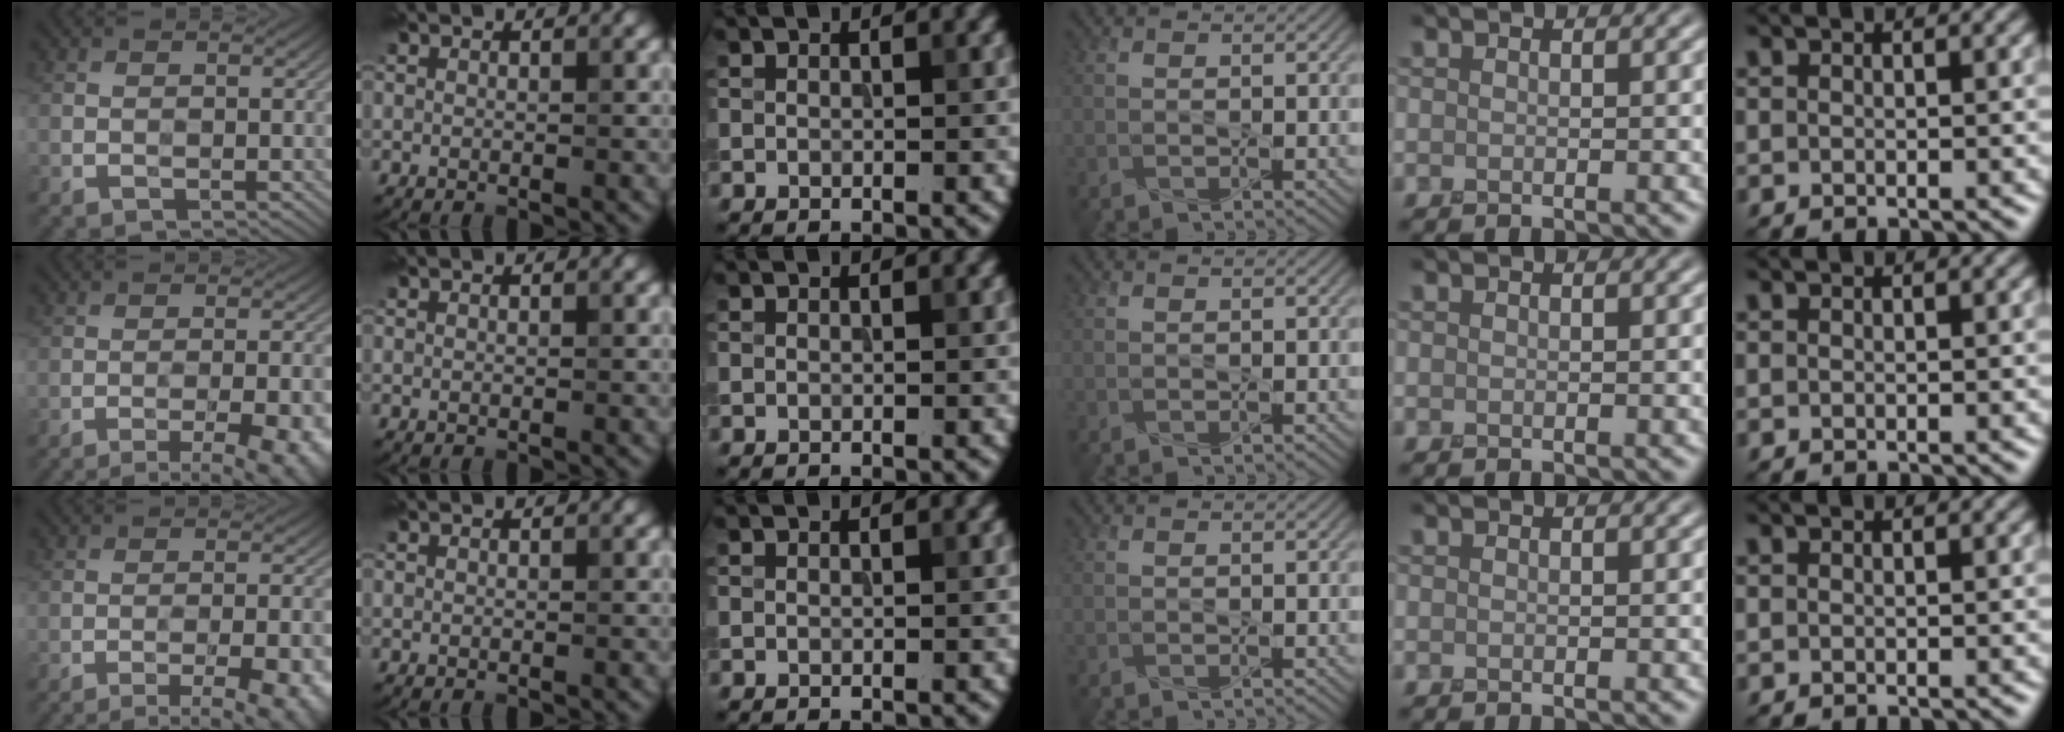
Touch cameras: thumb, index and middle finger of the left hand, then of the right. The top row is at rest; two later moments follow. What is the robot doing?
{"motion": "press", "object": "syringe"}